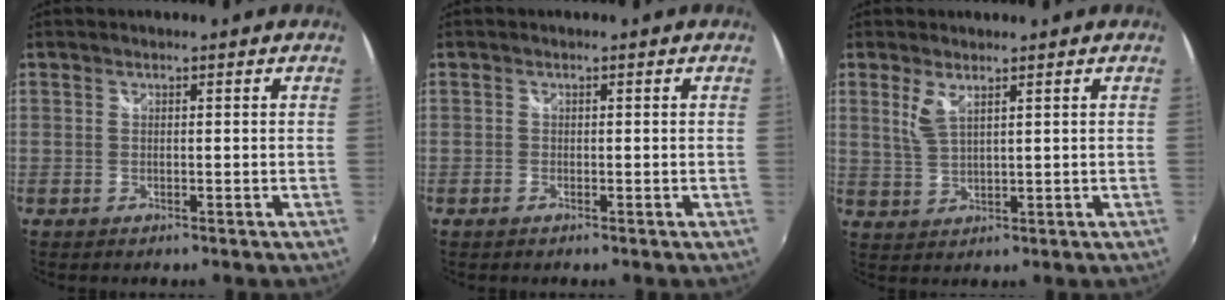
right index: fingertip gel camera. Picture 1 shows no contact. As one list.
[{"total": 0.7, "force": [-0.6, 0.3, 0.2], "torque": [-0.005, -0.003, -0.013]}, {"total": 3.5, "force": [1.9, 1.0, 2.8], "torque": [-0.057, -0.003, 0.040]}]